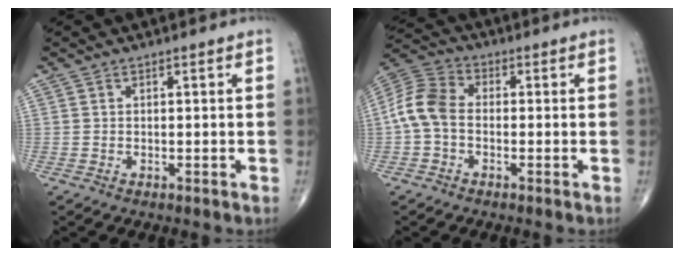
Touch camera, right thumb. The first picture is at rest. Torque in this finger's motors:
{"motor_torque": [-0.05, 0.29, 0.65, -0.22, 0.23]}